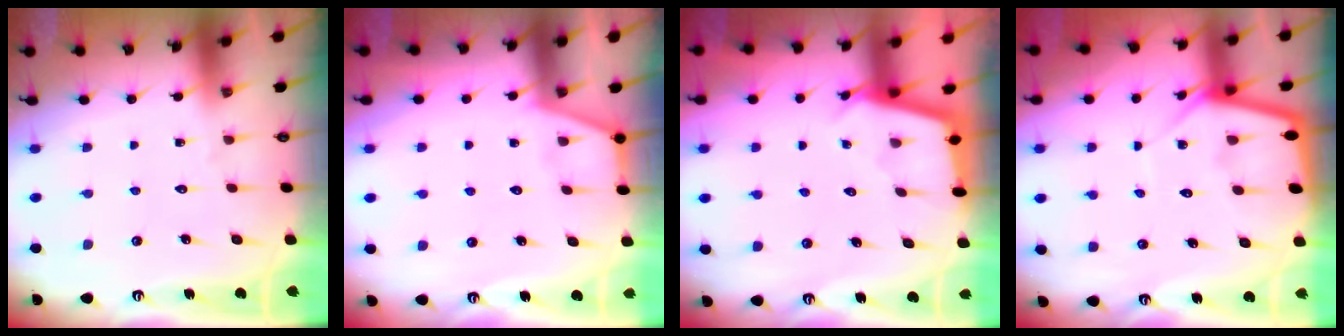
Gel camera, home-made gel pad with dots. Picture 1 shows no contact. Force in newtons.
{"total": 2.6, "press": 2.6, "slide": 0.3}
{"total": 2.9, "press": 2.9, "slide": 0.3}
{"total": 6.1, "press": 6.1, "slide": 0.7}